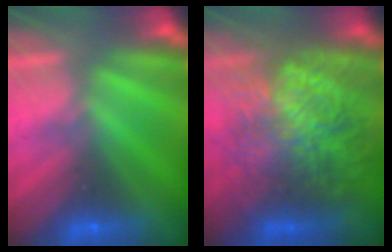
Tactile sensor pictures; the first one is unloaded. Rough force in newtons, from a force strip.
{"total": 9.5}